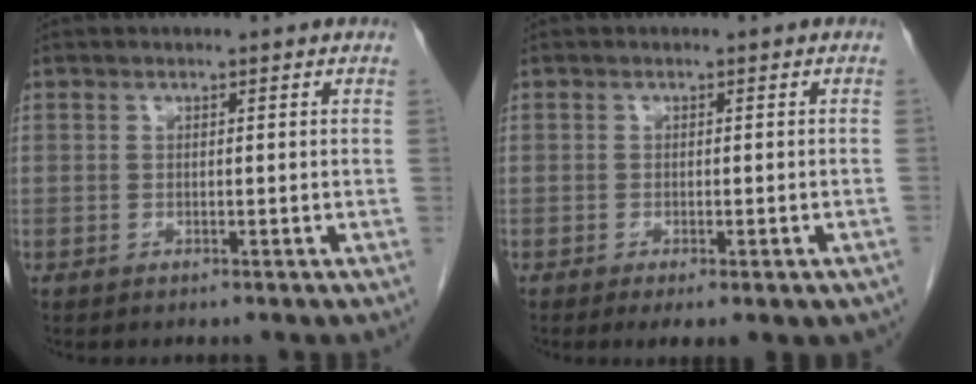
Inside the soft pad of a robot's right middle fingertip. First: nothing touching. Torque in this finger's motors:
{"motor_torque": [1.10, -1.04, 0.10, 0.05]}